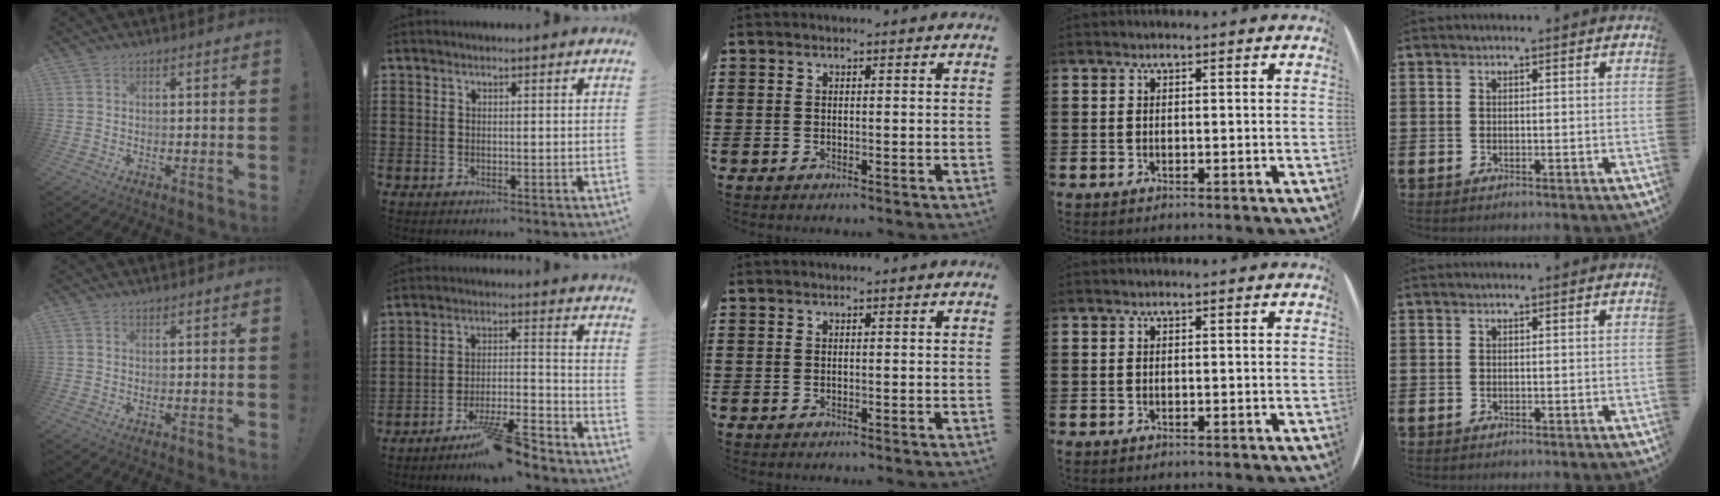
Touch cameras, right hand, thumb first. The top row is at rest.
{"index": {"total": 8.8, "force": [-7.3, 0.9, 4.7], "torque": [-0.077, 0.014, -0.135]}}